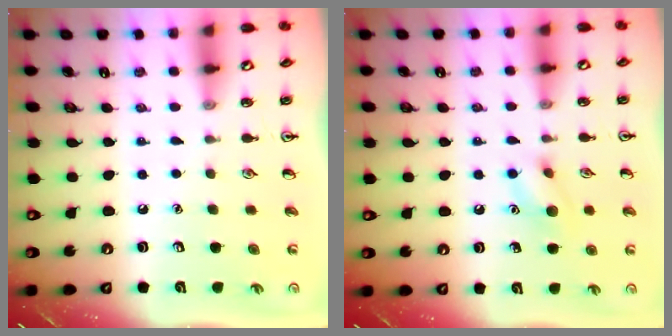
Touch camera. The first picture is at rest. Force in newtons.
{"total": 8.6, "press": 8.5, "slide": 1.0}